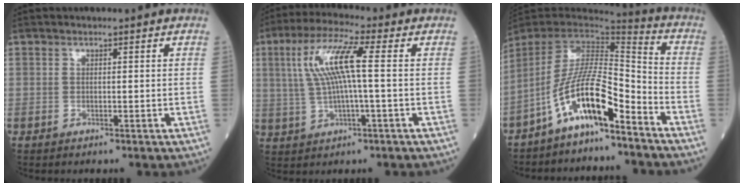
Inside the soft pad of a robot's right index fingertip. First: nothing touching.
{"total": 9.4, "force": [1.5, 0.7, 9.2], "torque": [-0.195, 0.019, 0.029]}
{"total": 12.9, "force": [-8.0, 2.6, 9.7], "torque": [-0.186, 0.017, -0.150]}